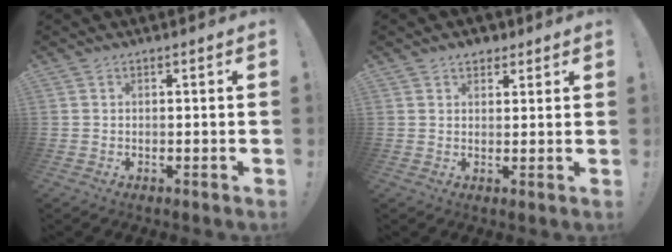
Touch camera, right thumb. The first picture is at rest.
{"total": 3.8, "force": [2.6, 2.5, 1.0], "torque": [-0.001, -0.012, 0.045]}